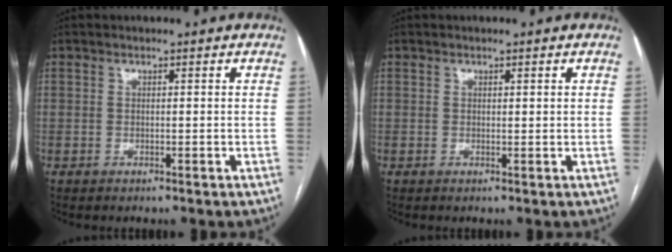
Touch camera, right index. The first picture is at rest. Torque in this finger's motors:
{"motor_torque": [0.00, 0.00, -0.02, 0.00]}